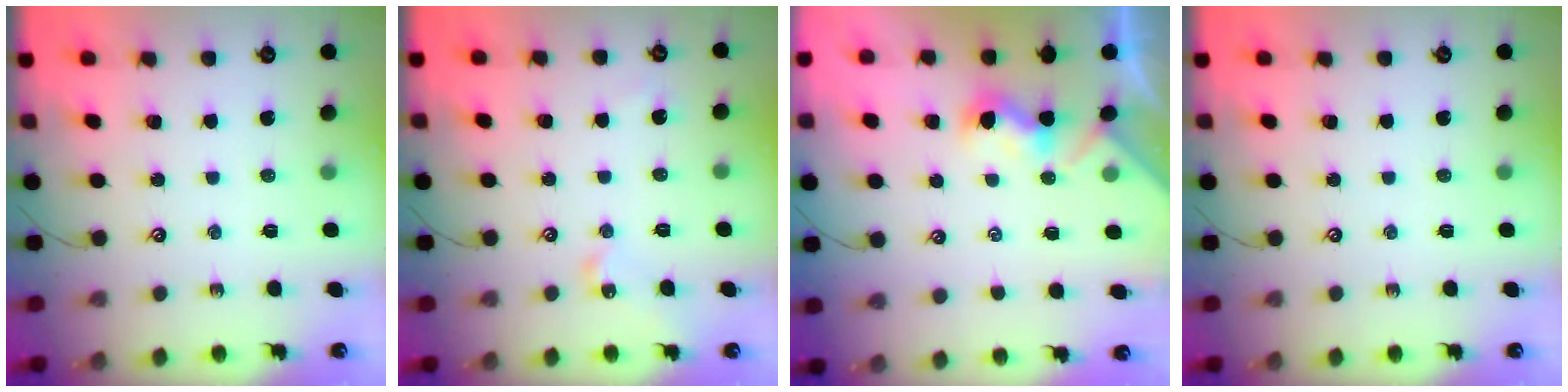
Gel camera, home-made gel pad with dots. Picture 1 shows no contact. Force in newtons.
{"total": 7.2, "press": 7.2, "slide": 0.6}
{"total": 0.9, "press": 0.5, "slide": 0.7}
{"total": 0.0}